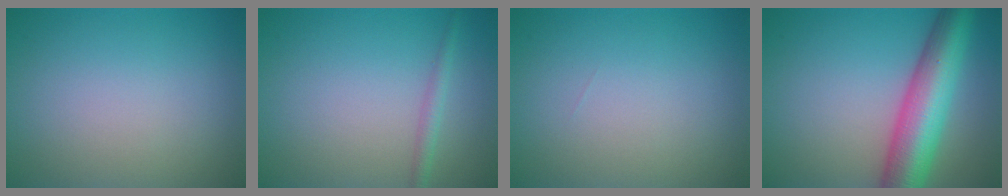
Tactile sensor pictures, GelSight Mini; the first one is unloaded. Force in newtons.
{"total": 1.4, "press": 1.4, "slide": 0.1}
{"total": 0.0}
{"total": 9.2, "press": 9.2, "slide": 0.2}